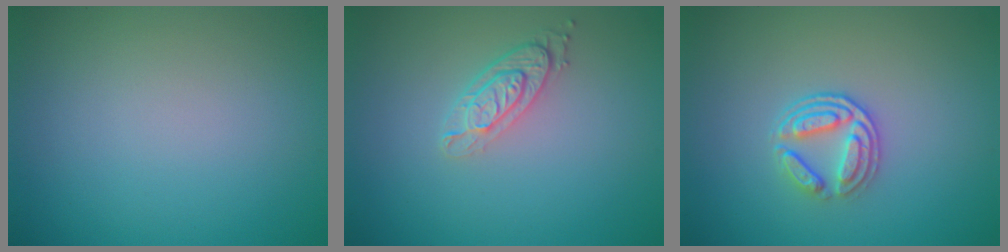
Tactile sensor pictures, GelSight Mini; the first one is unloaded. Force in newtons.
{"total": 2.8, "press": 2.2, "slide": 1.7}
{"total": 3.1, "press": 2.6, "slide": 1.7}